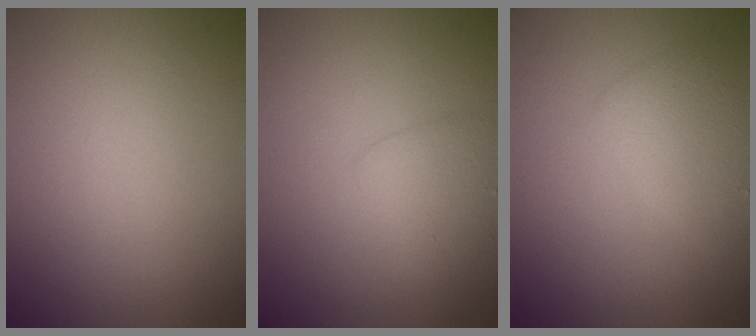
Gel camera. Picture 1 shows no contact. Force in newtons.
{"total": 2.2, "press": 2.2, "slide": 0.1}
{"total": 2.6, "press": 2.6, "slide": 0.1}